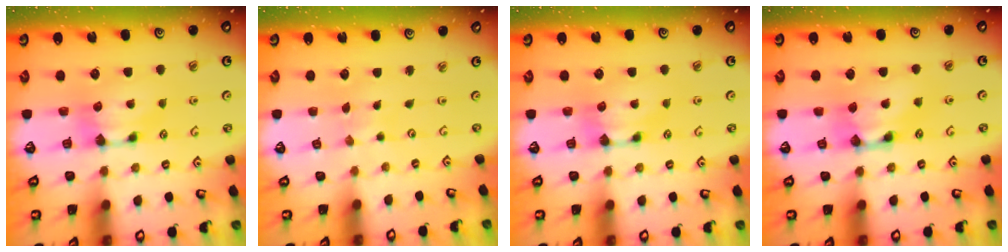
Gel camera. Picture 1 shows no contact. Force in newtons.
{"total": 5.7, "press": 5.7, "slide": 0.2}
{"total": 0.0}
{"total": 2.5, "press": 2.5, "slide": 0.2}